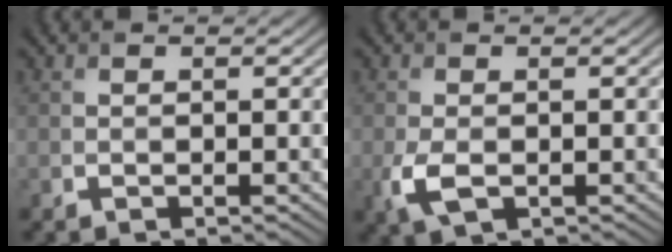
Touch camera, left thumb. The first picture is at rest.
{"total": 3.3, "force": [-0.9, 1.9, 2.6], "torque": [-0.075, -0.013, -0.016]}